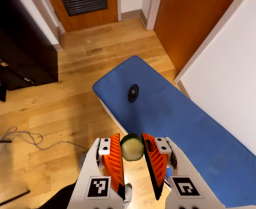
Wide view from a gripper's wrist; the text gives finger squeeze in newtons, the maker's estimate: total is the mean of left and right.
{"total": 9.4, "left": 9.5, "right": 9.3}